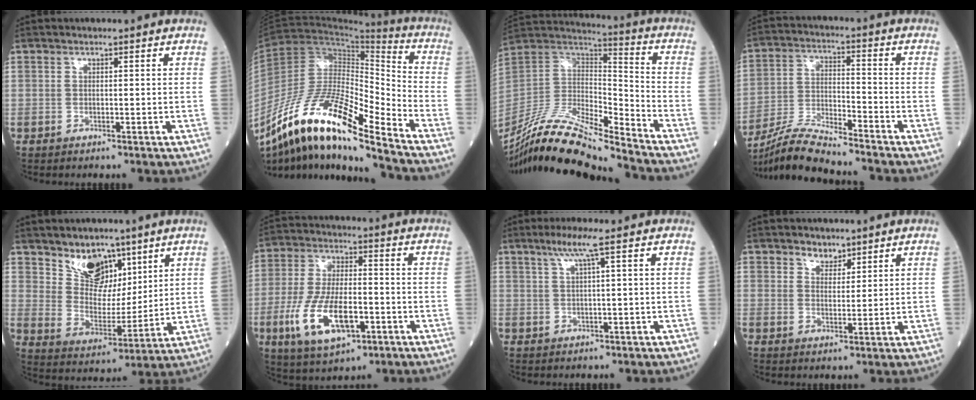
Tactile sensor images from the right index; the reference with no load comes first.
{"total": 18.8, "force": [-13.1, 2.2, 13.3], "torque": [-0.258, -0.005, -0.237]}
{"total": 18.9, "force": [-16.6, 0.6, 8.9], "torque": [-0.183, 0.016, -0.313]}
{"total": 10.6, "force": [-10.0, -0.6, 3.5], "torque": [-0.071, -0.009, -0.189]}
{"total": 9.1, "force": [6.3, 5.4, 3.8], "torque": [-0.071, 0.005, 0.123]}
{"total": 13.0, "force": [-4.5, 5.1, 11.1], "torque": [-0.228, -0.005, -0.077]}
{"total": 3.7, "force": [2.0, -0.8, 3.0], "torque": [-0.068, 0.004, 0.043]}
{"total": 2.8, "force": [2.3, 1.3, 0.7], "torque": [-0.012, -0.002, 0.041]}